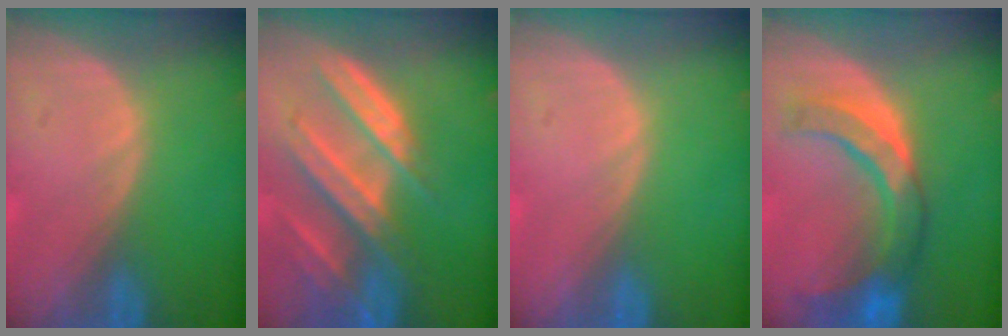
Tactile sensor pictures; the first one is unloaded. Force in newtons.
{"total": 9.3, "press": 8.3, "slide": 4.4}
{"total": 0.0}
{"total": 8.2, "press": 8.2, "slide": 0.6}